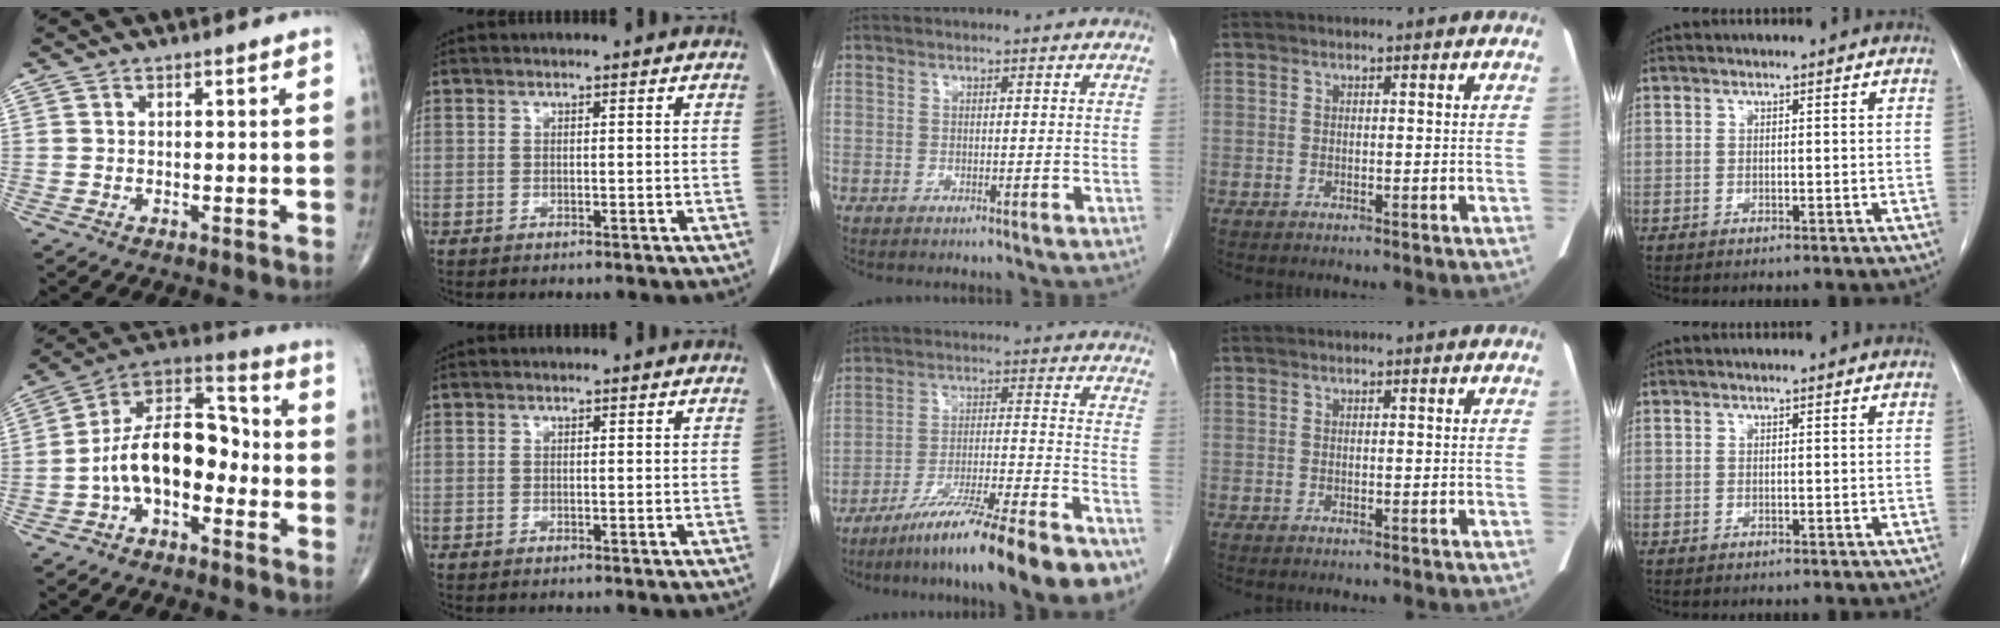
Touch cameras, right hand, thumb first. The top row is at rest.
{"thumb": {"total": 15.5, "force": [-3.4, 8.9, 12.2], "torque": [-0.187, 0.061, -0.070]}, "middle": {"total": 19.1, "force": [-14.9, 0.3, 12.0], "torque": [-0.157, -0.008, -0.244]}}